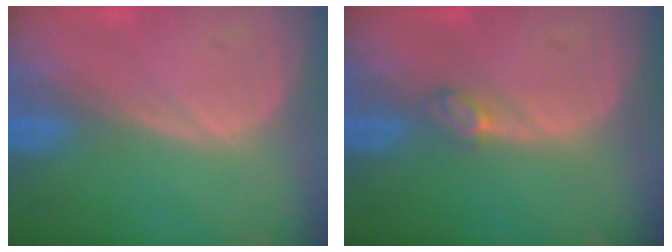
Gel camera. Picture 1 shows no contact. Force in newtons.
{"total": 1.6, "press": 1.6, "slide": 0.2}